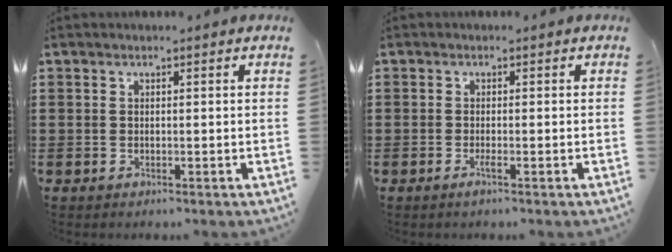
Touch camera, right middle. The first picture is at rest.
{"total": 1.1, "force": [-0.5, -0.1, 0.9], "torque": [-0.015, -0.003, -0.010]}